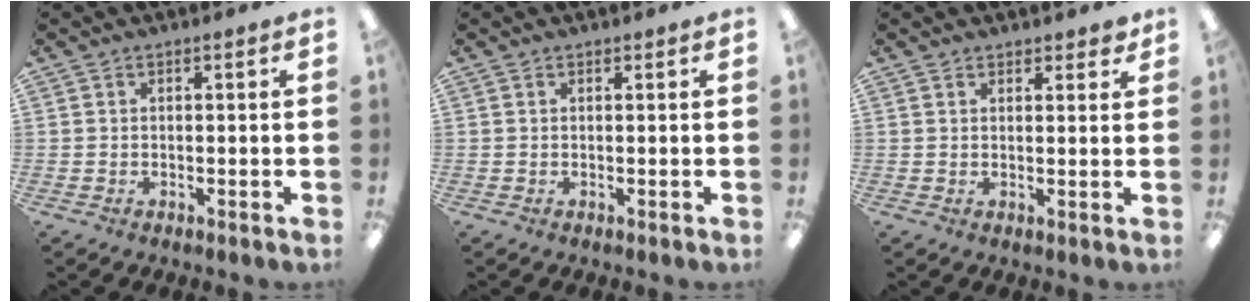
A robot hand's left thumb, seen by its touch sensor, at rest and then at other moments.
{"total": 0.0}
{"total": 2.1, "force": [1.8, 0.9, 0.3], "torque": [0.000, -0.006, 0.034]}